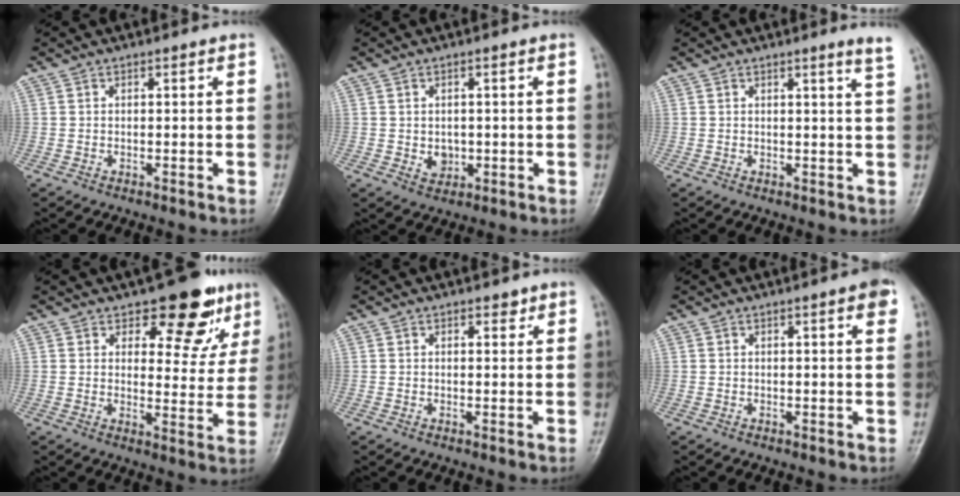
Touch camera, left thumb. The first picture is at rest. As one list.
[{"total": 3.2, "force": [-0.3, 2.7, 1.7], "torque": [-0.013, -0.001, 0.004]}, {"total": 2.7, "force": [1.9, -0.7, 1.7], "torque": [-0.023, -0.017, 0.024]}, {"total": 11.3, "force": [7.4, 5.7, 6.4], "torque": [-0.031, -0.043, 0.098]}, {"total": 1.5, "force": [1.0, 0.9, 0.6], "torque": [0.003, -0.005, 0.011]}, {"total": 2.9, "force": [1.4, 0.6, 2.5], "torque": [-0.026, -0.001, 0.013]}]